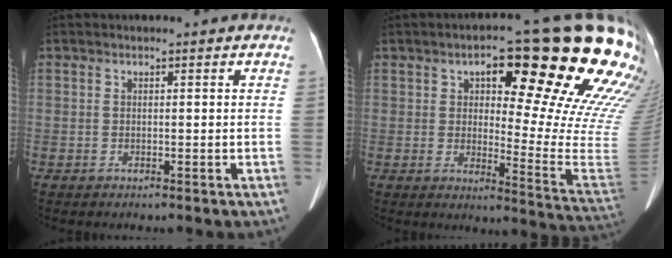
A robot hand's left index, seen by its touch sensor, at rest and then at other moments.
{"total": 24.5, "force": [15.0, 4.8, 18.8], "torque": [-0.184, -0.022, 0.181]}